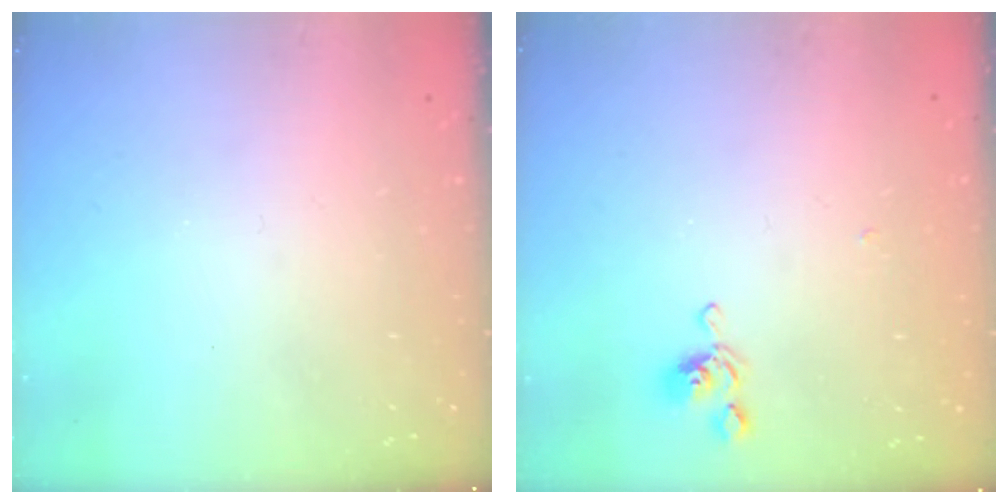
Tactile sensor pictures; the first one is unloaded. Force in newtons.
{"total": 4.9, "press": 4.8, "slide": 0.3}